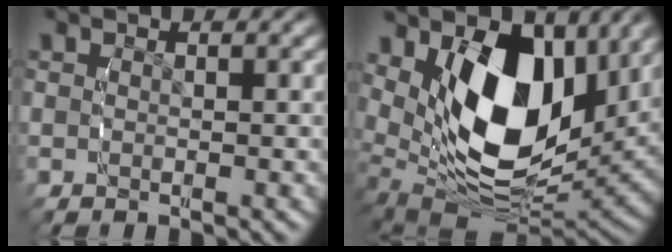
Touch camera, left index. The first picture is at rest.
{"total": 14.4, "force": [2.3, 9.8, 10.2], "torque": [-0.210, -0.039, 0.044]}